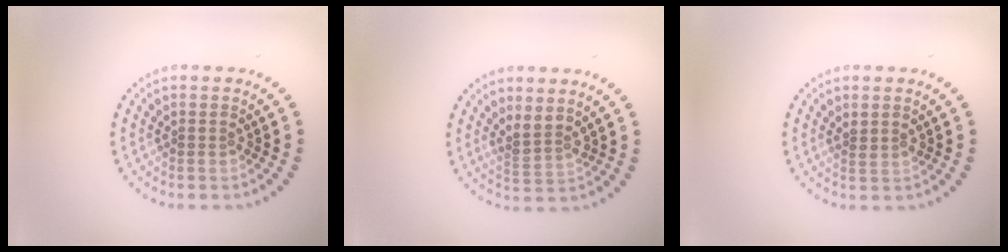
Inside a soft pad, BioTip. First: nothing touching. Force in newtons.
{"total": 2.1, "press": 1.5, "slide": 1.4}
{"total": 0.7, "press": 0.5, "slide": 0.5}